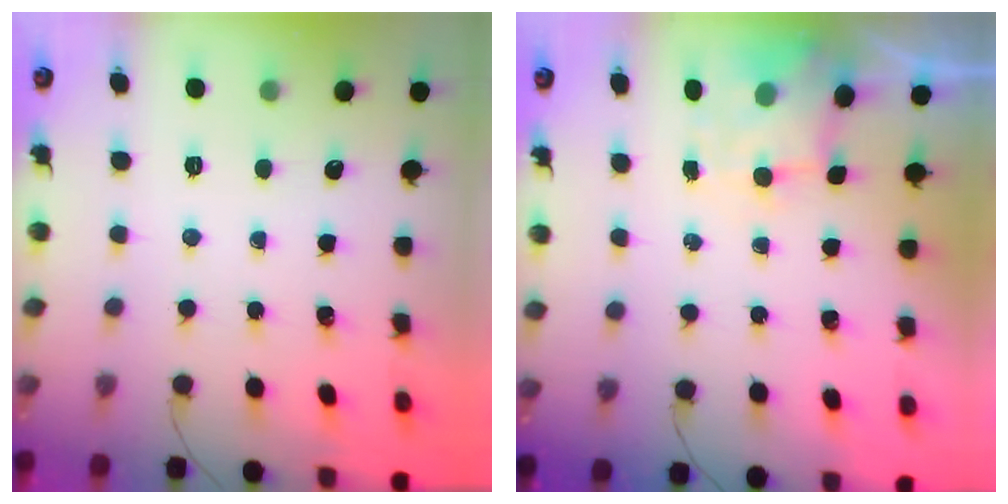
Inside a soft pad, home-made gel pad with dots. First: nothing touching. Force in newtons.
{"total": 5.0, "press": 5.0, "slide": 0.5}